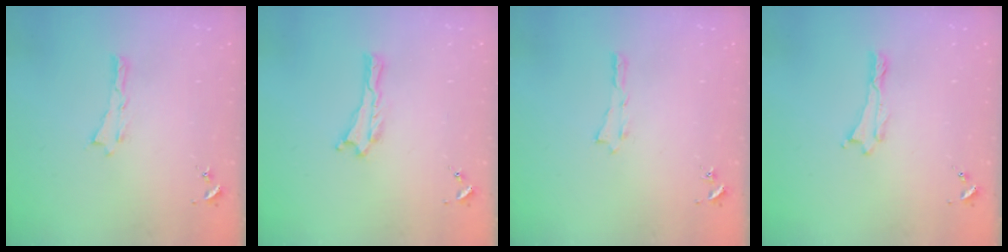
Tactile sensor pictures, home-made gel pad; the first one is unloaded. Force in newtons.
{"total": 0.0}
{"total": 0.0}
{"total": 0.0}